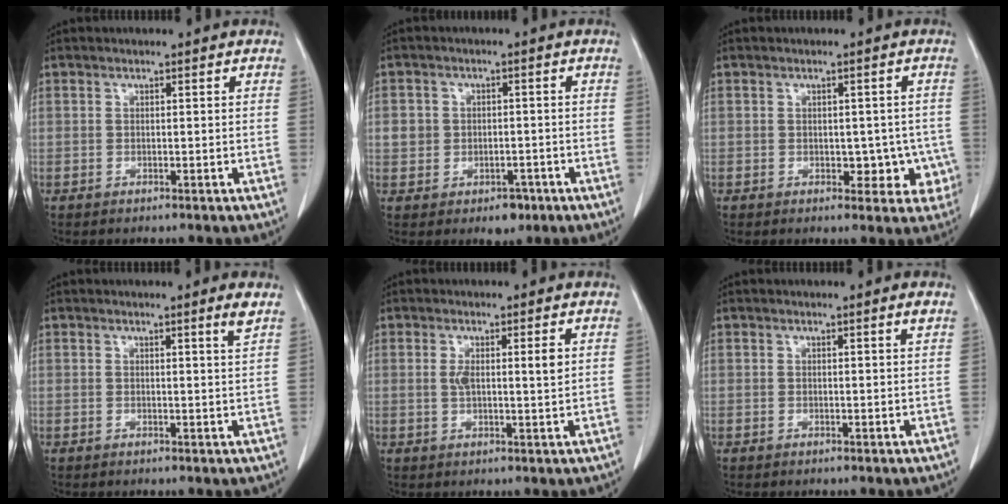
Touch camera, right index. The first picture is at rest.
{"total": 4.8, "force": [-1.4, 4.1, 2.2], "torque": [-0.016, 0.011, -0.007]}
{"total": 4.8, "force": [-0.9, 3.5, 3.3], "torque": [-0.013, 0.013, -0.004]}
{"total": 1.8, "force": [1.1, -0.6, 1.2], "torque": [-0.026, -0.013, 0.018]}
{"total": 3.9, "force": [1.0, 0.5, 3.7], "torque": [-0.063, 0.004, 0.019]}
{"total": 0.8, "force": [0.5, -0.3, 0.6], "torque": [-0.017, -0.006, 0.009]}